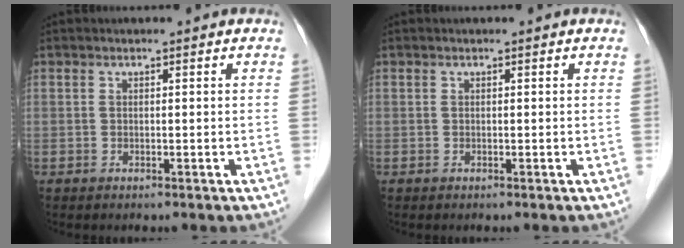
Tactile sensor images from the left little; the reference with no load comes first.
{"total": 0.0}